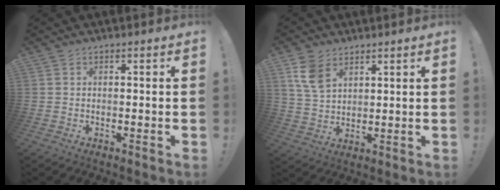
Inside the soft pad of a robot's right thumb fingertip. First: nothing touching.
{"total": 8.9, "force": [4.9, 5.6, 4.9], "torque": [-0.081, -0.013, 0.099]}